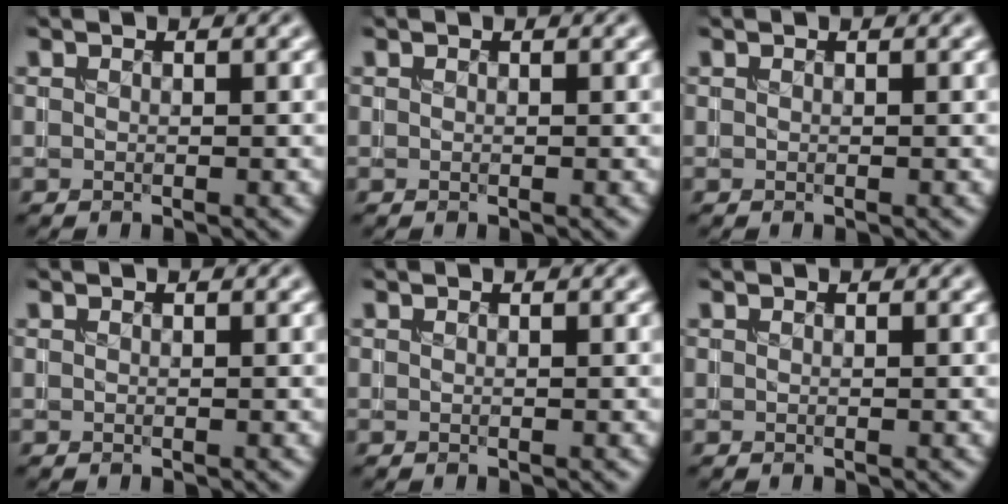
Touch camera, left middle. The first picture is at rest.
{"total": 0.0}
{"total": 0.0}
{"total": 0.0}
{"total": 0.0}
{"total": 0.0}